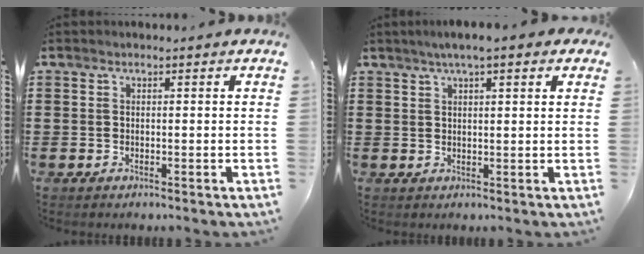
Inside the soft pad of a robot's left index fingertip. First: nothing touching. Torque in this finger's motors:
{"motor_torque": [1.37, -0.42, 0.35, 0.08]}